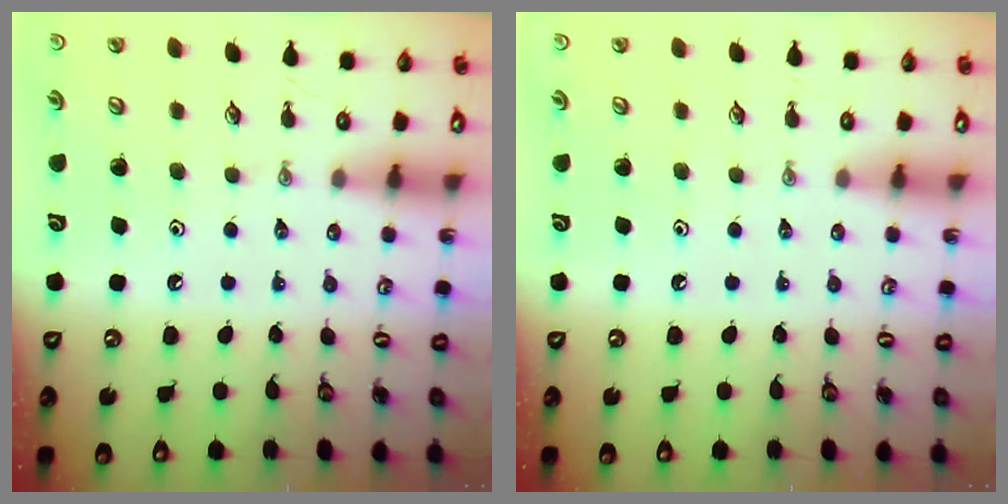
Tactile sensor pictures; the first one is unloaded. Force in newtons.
{"total": 0.0}